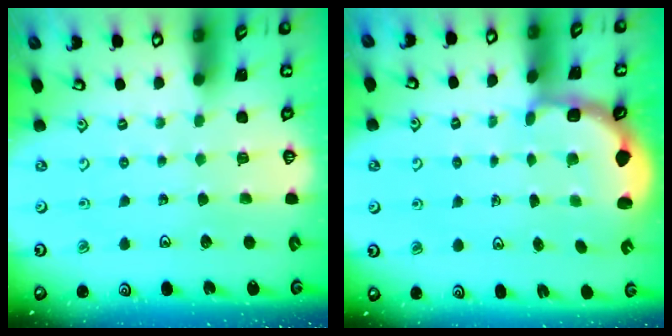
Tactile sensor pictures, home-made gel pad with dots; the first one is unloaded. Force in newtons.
{"total": 3.0, "press": 2.0, "slide": 2.3}